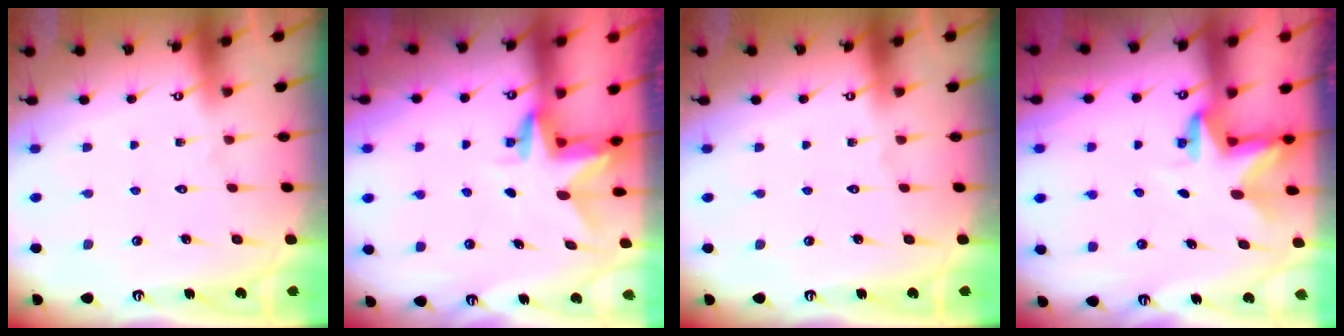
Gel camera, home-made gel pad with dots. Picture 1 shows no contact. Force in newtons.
{"total": 2.9, "press": 2.9, "slide": 0.2}
{"total": 0.0}
{"total": 2.9, "press": 2.9, "slide": 0.2}